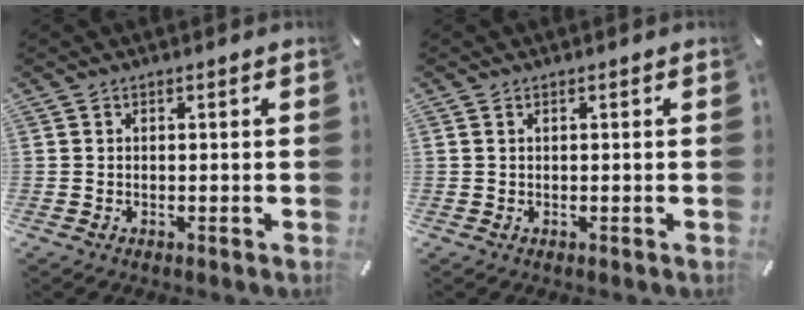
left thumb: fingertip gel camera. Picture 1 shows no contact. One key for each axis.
{"total": 0.0}